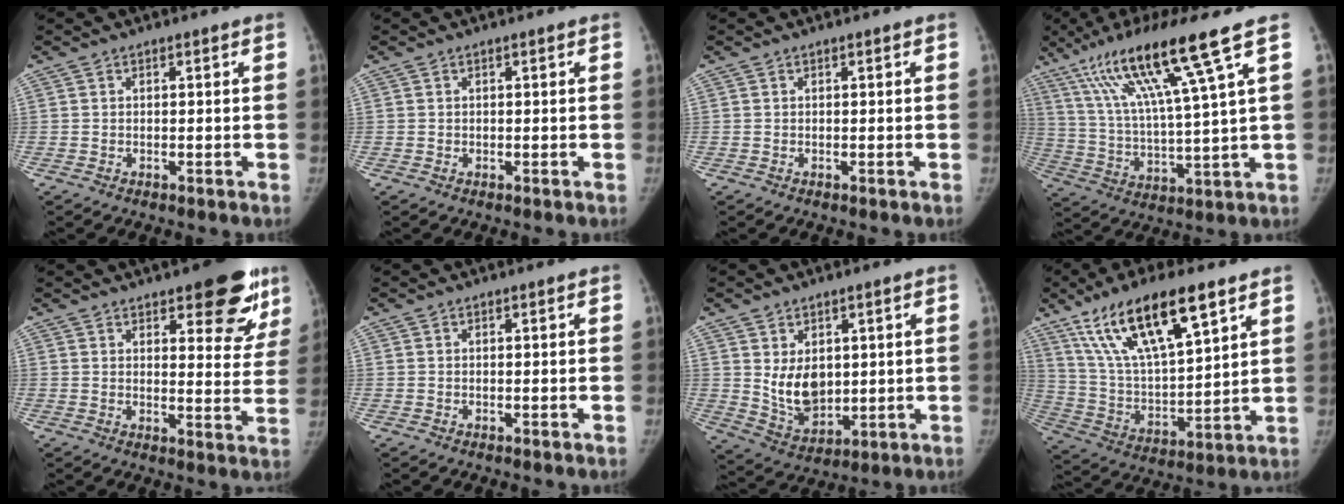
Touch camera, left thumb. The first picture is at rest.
{"total": 0.0}
{"total": 0.0}
{"total": 17.4, "force": [9.5, 0.0, 14.5], "torque": [-0.270, -0.031, 0.173]}
{"total": 13.3, "force": [8.3, 5.1, 9.0], "torque": [-0.058, -0.045, 0.103]}
{"total": 0.0}
{"total": 9.1, "force": [1.6, 6.3, 6.3], "torque": [-0.078, -0.026, 0.050]}
{"total": 20.6, "force": [11.9, 6.3, 15.5], "torque": [-0.267, -0.031, 0.226]}